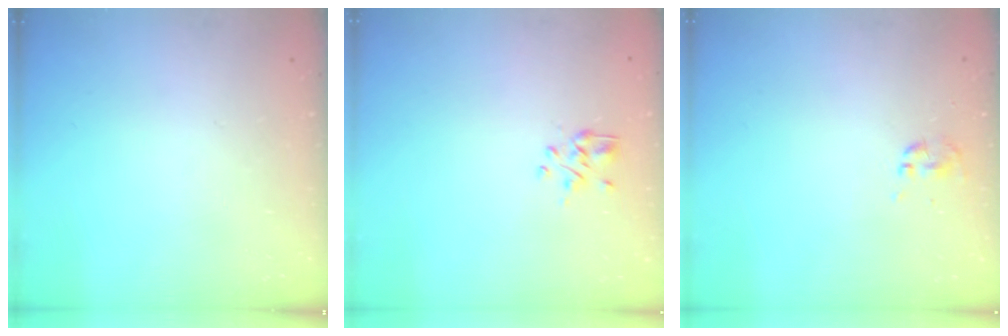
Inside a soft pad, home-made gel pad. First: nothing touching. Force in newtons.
{"total": 2.3, "press": 2.1, "slide": 0.9}
{"total": 0.0}